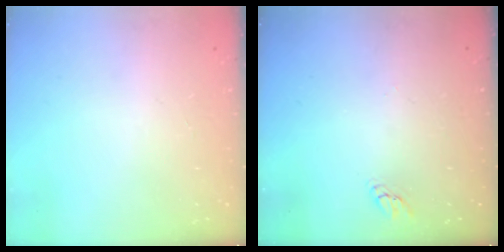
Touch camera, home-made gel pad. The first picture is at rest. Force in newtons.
{"total": 2.2, "press": 2.2, "slide": 0.2}